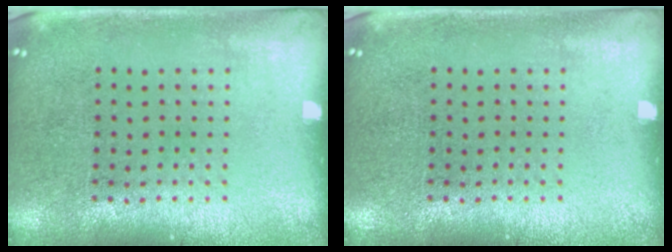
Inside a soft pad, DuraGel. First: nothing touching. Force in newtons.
{"total": 0.0}